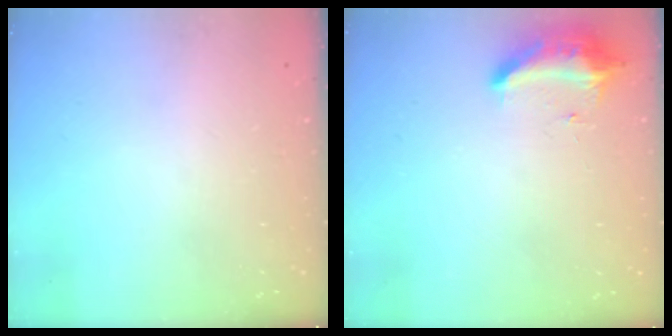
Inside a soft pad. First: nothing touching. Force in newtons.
{"total": 9.1, "press": 9.1, "slide": 0.1}